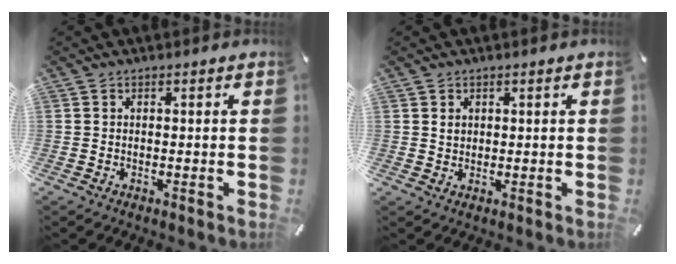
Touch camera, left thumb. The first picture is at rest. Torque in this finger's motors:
{"motor_torque": [0.53, 0.46, 0.24, -0.20, 0.04]}